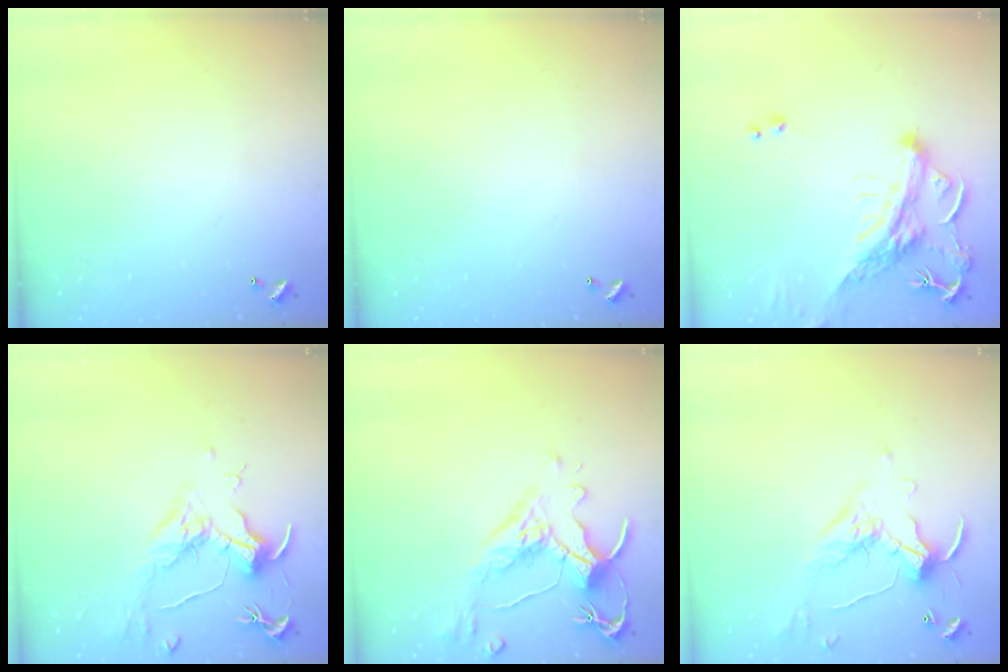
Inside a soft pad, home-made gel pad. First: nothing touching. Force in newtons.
{"total": 0.0}
{"total": 3.5, "press": 3.2, "slide": 1.4}
{"total": 1.6, "press": 1.3, "slide": 0.9}
{"total": 3.2, "press": 2.9, "slide": 1.4}
{"total": 1.7, "press": 1.5, "slide": 0.8}